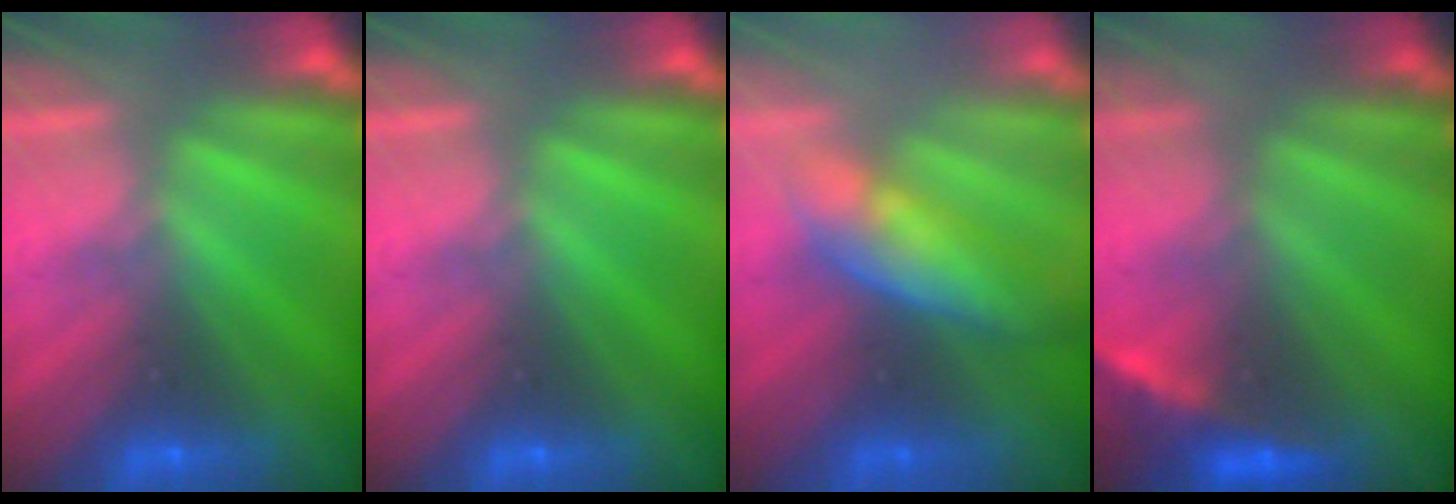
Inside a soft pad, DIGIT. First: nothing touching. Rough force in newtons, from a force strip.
{"total": 0.0}
{"total": 4.6}
{"total": 2.3}